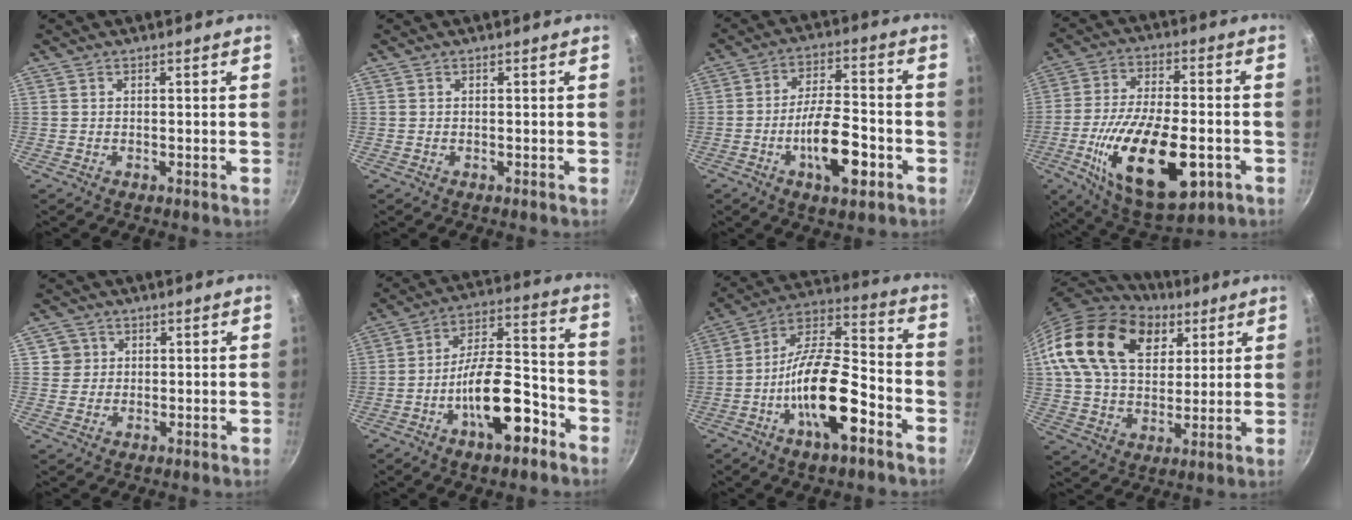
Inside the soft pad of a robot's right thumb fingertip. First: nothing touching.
{"total": 0.0}
{"total": 12.4, "force": [-4.6, 4.9, 10.4], "torque": [-0.163, 0.028, -0.079]}
{"total": 23.1, "force": [-6.9, 10.7, 19.3], "torque": [-0.324, 0.014, -0.106]}
{"total": 3.3, "force": [0.8, 3.2, 0.3], "torque": [0.020, 0.008, 0.009]}
{"total": 16.2, "force": [-7.6, 6.8, 12.5], "torque": [-0.171, 0.067, -0.124]}
{"total": 18.0, "force": [-7.3, 7.0, 14.9], "torque": [-0.244, 0.051, -0.140]}
{"total": 21.3, "force": [9.6, 14.0, 12.9], "torque": [-0.194, -0.016, 0.167]}